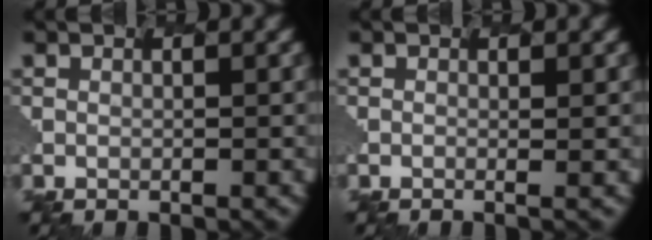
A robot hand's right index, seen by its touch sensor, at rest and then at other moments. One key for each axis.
{"total": 0.7, "fx": 0.0, "fy": 0.1, "fz": 0.7, "tx": 0.001, "ty": 0.005, "tz": -0.007}